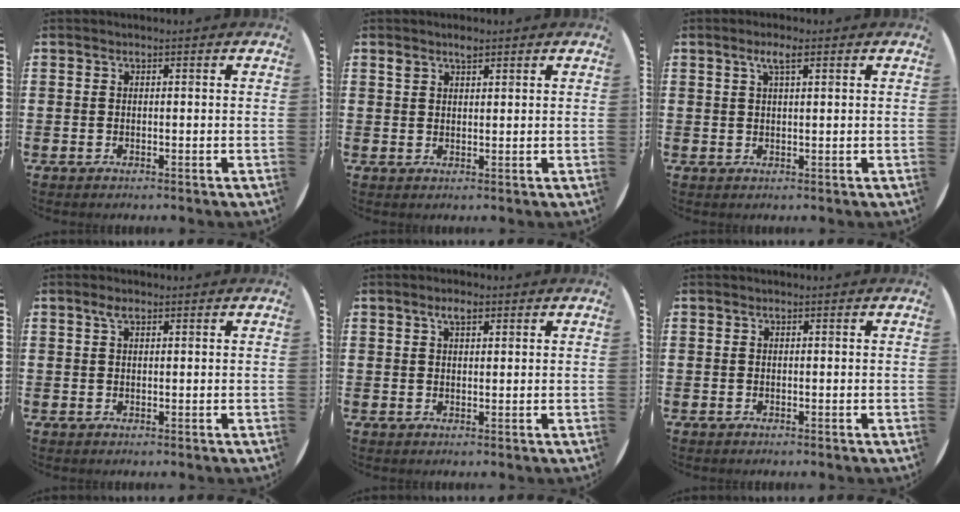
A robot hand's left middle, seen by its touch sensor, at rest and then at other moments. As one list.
[{"total": 1.9, "force": [1.6, 0.7, 0.8], "torque": [-0.010, 0.001, 0.026]}, {"total": 2.7, "force": [1.6, 0.6, 2.1], "torque": [-0.043, 0.008, 0.025]}, {"total": 1.8, "force": [1.1, 0.8, 1.2], "torque": [-0.017, 0.002, 0.018]}, {"total": 2.3, "force": [1.6, 0.9, 1.4], "torque": [-0.030, 0.007, 0.027]}, {"total": 0.0}]